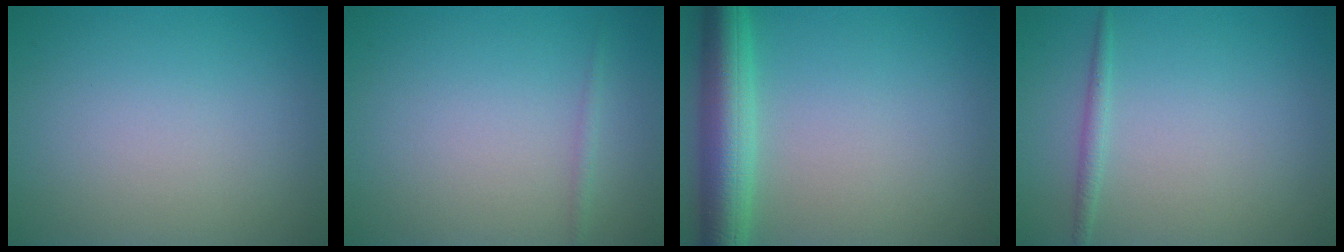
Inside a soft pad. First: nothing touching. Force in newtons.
{"total": 0.8, "press": 0.8, "slide": 0.0}
{"total": 5.9, "press": 5.9, "slide": 0.2}
{"total": 1.1, "press": 1.1, "slide": 0.1}